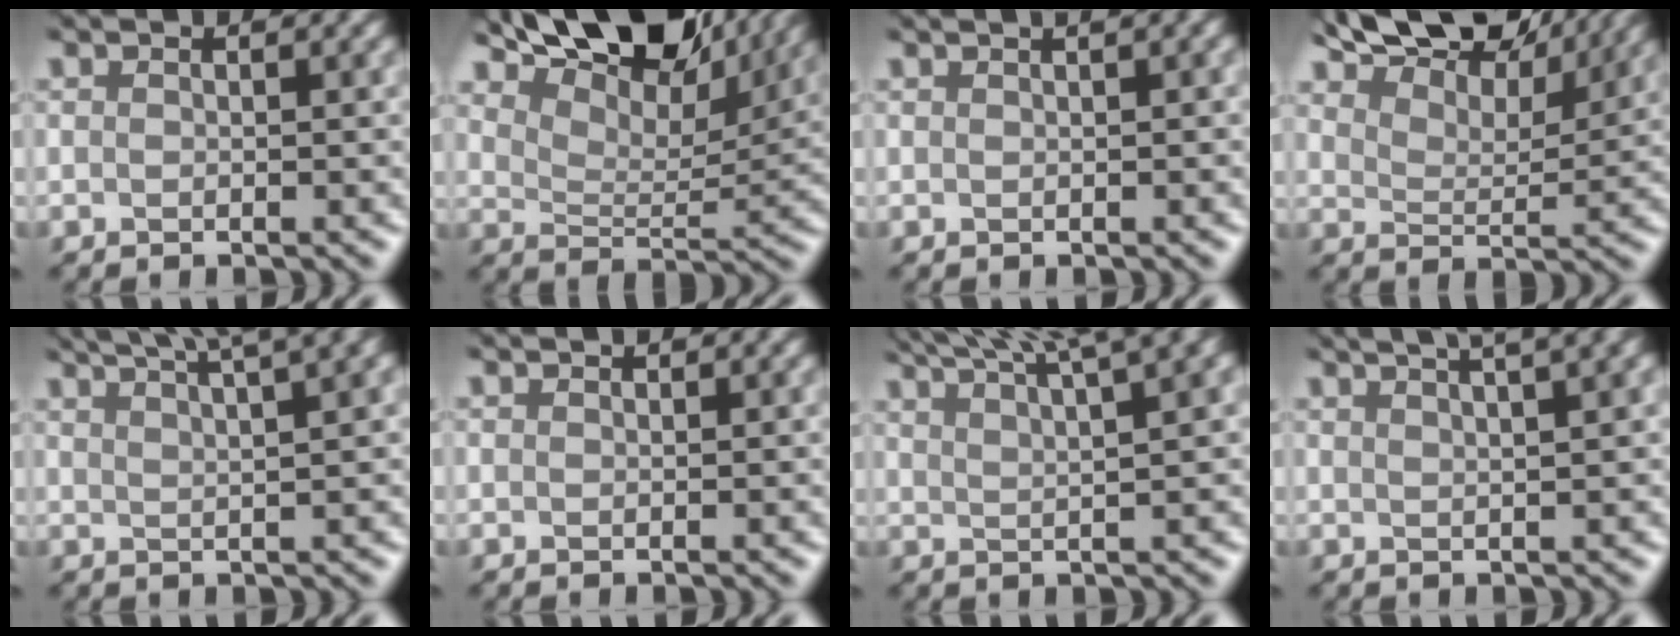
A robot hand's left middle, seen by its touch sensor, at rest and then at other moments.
{"total": 10.2, "force": [9.0, 2.5, 4.3], "torque": [-0.098, 0.013, 0.163]}
{"total": 3.1, "force": [1.2, 1.2, 2.6], "torque": [-0.011, 0.031, 0.004]}
{"total": 9.0, "force": [8.4, 1.3, 2.9], "torque": [-0.074, 0.009, 0.134]}
{"total": 7.4, "force": [5.8, 1.4, 4.4], "torque": [-0.071, 0.048, 0.076]}
{"total": 0.5, "force": [0.5, -0.2, 0.1], "torque": [-0.010, 0.005, 0.002]}
{"total": 8.0, "force": [6.4, 1.0, 4.7], "torque": [-0.083, 0.040, 0.081]}
{"total": 6.2, "force": [4.5, 1.6, 4.0], "torque": [-0.042, 0.049, 0.050]}